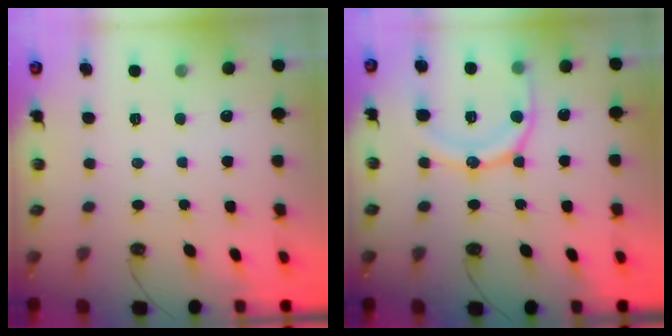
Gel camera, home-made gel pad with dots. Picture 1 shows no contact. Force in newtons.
{"total": 15.1, "press": 15.1, "slide": 1.5}